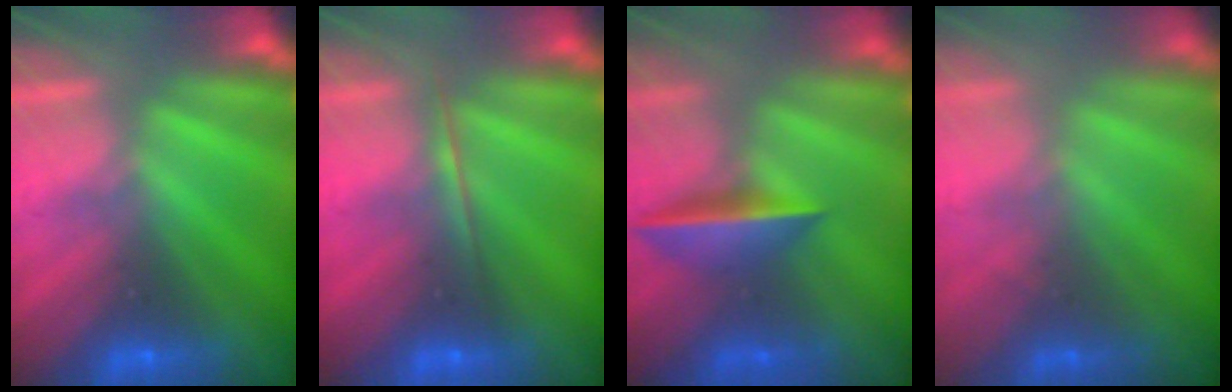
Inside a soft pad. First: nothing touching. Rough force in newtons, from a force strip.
{"total": 1.7}
{"total": 1.2}
{"total": 1.8}